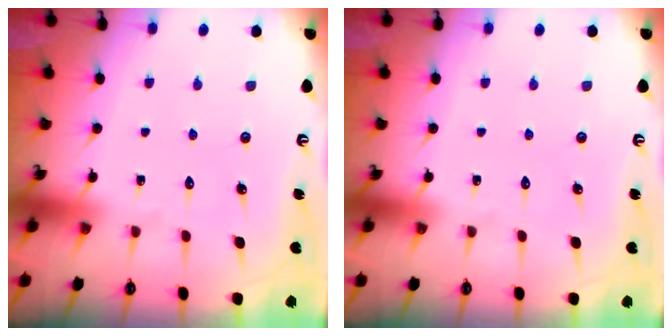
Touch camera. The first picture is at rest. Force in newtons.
{"total": 0.0}